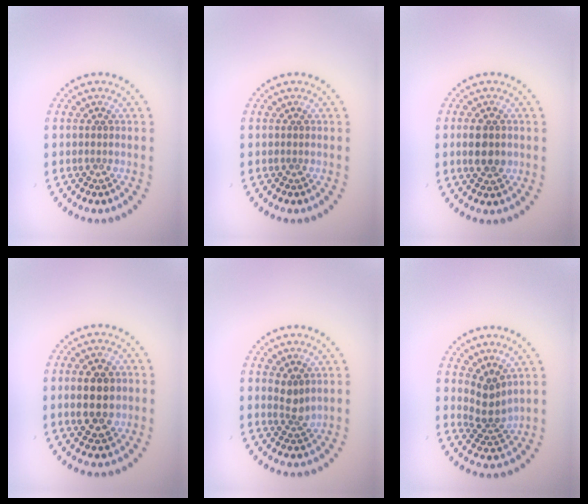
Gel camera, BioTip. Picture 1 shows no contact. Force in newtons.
{"total": 0.0}
{"total": 3.0, "press": 3.0, "slide": 0.2}
{"total": 4.9, "press": 4.8, "slide": 0.2}
{"total": 1.7, "press": 1.4, "slide": 1.0}
{"total": 2.9, "press": 2.1, "slide": 2.0}